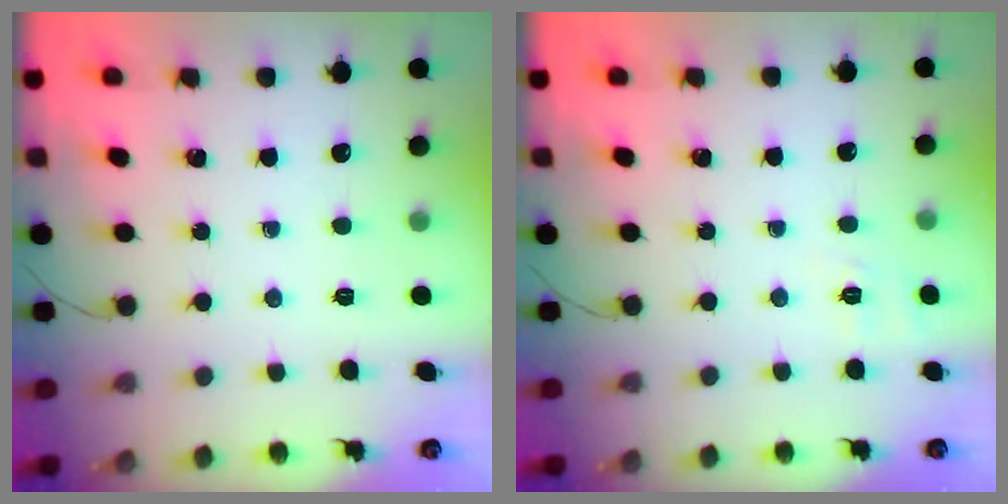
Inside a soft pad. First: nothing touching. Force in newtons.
{"total": 1.8, "press": 0.1, "slide": 1.8}